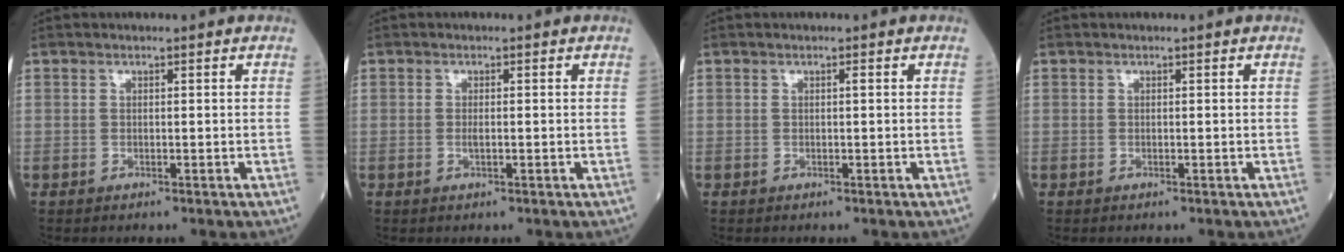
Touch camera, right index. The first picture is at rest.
{"total": 1.0, "force": [-0.2, 0.2, 0.9], "torque": [-0.020, -0.001, -0.004]}
{"total": 0.0}
{"total": 0.0}